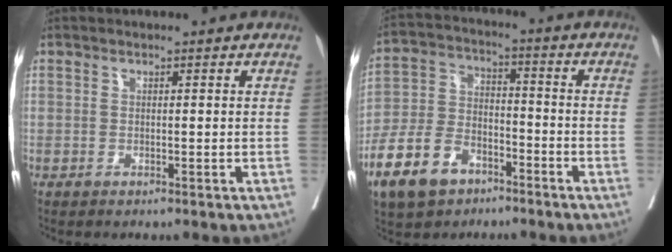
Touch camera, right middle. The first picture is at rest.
{"total": 11.1, "force": [-6.7, 6.5, 6.0], "torque": [-0.138, 0.003, -0.125]}